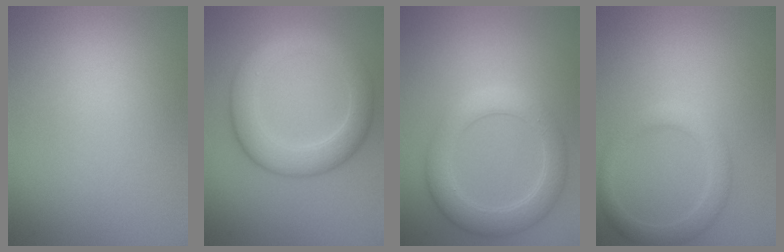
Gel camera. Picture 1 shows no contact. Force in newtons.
{"total": 5.2, "press": 5.2, "slide": 0.1}
{"total": 4.4, "press": 4.4, "slide": 0.2}
{"total": 2.6, "press": 2.6, "slide": 0.2}